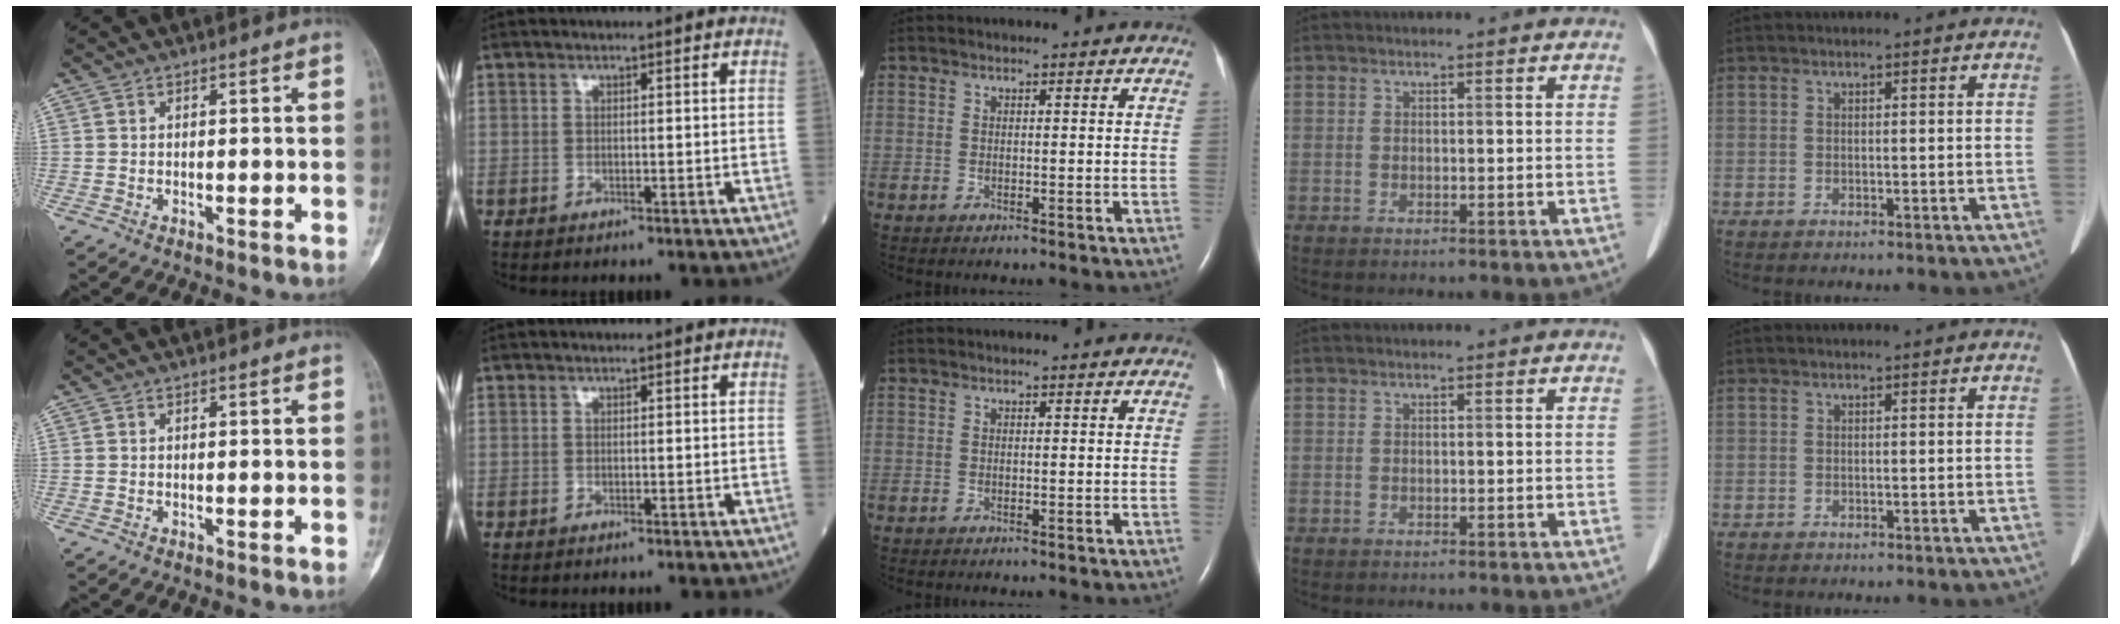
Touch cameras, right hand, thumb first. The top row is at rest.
{}